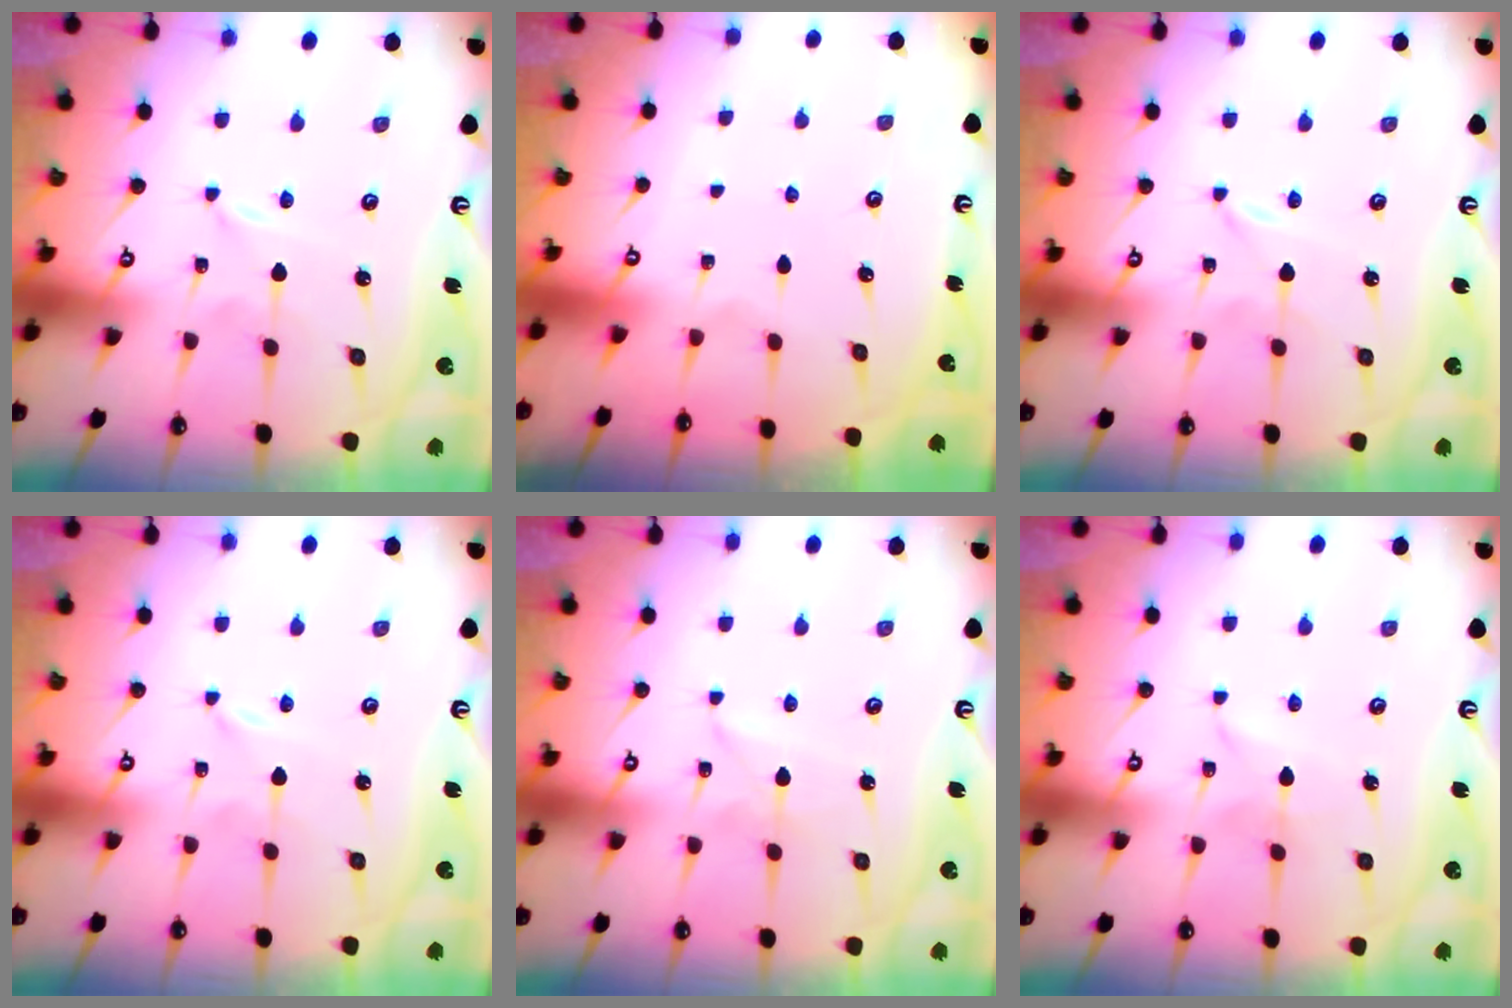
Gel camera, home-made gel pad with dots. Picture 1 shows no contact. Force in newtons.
{"total": 0.0}
{"total": 0.0}
{"total": 0.0}
{"total": 3.4, "press": 3.4, "slide": 0.2}
{"total": 1.8, "press": 1.8, "slide": 0.2}